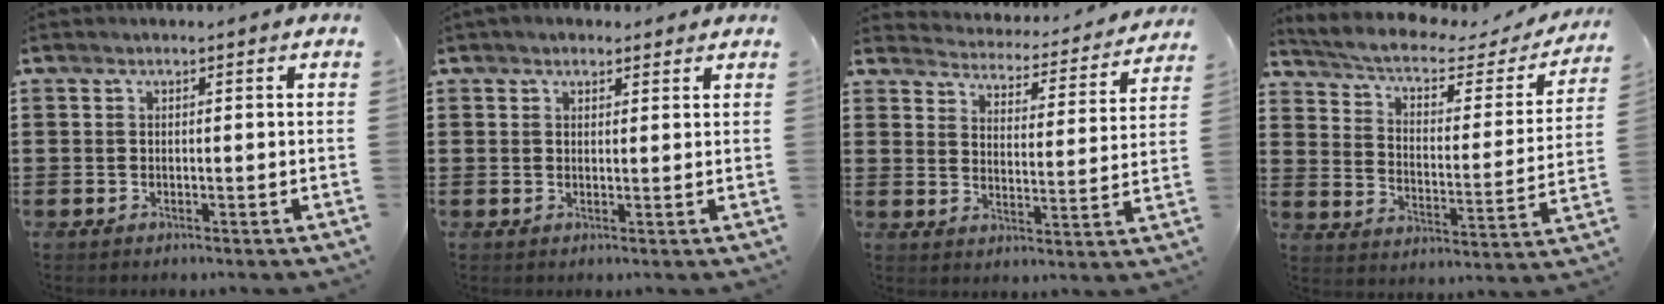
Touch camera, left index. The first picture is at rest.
{"total": 1.9, "force": [1.6, 0.8, 0.5], "torque": [-0.012, 0.006, 0.032]}
{"total": 3.6, "force": [3.6, -0.1, -0.1], "torque": [-0.024, -0.036, 0.056]}
{"total": 5.0, "force": [3.7, 1.4, 3.0], "torque": [-0.078, -0.026, 0.058]}